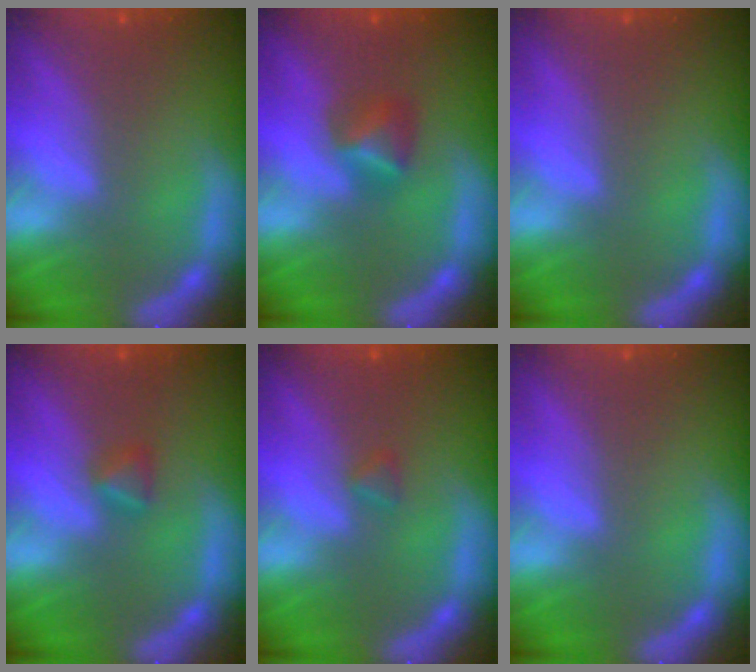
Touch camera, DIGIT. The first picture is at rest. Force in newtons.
{"total": 2.4}
{"total": 0.0}
{"total": 1.4}
{"total": 0.9}
{"total": 0.0}